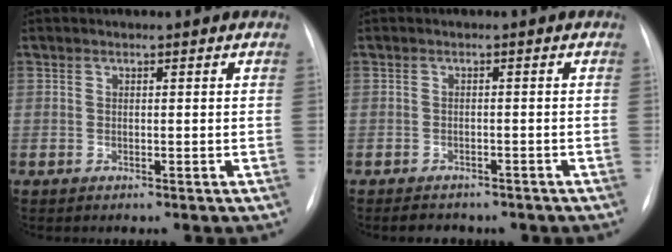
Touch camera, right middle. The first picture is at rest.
{"total": 4.8, "force": [-3.9, 2.3, 1.6], "torque": [-0.026, 0.000, -0.038]}